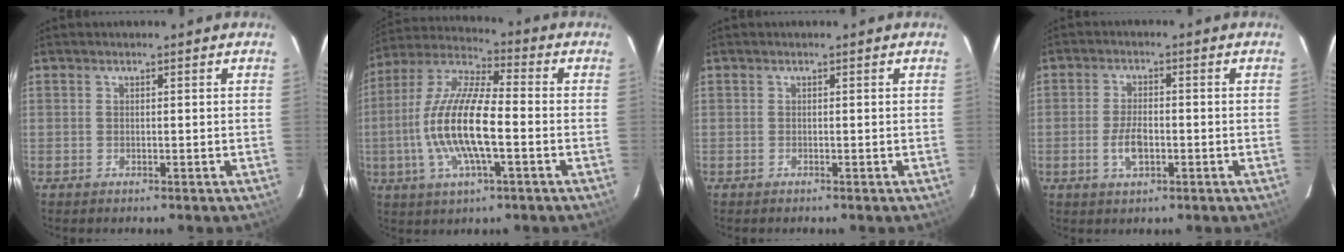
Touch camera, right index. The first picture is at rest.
{"total": 15.9, "force": [-3.1, 4.4, 15.0], "torque": [-0.299, 0.001, -0.067]}
{"total": 0.0}
{"total": 4.8, "force": [-1.4, 2.3, 4.0], "torque": [-0.081, -0.001, -0.024]}